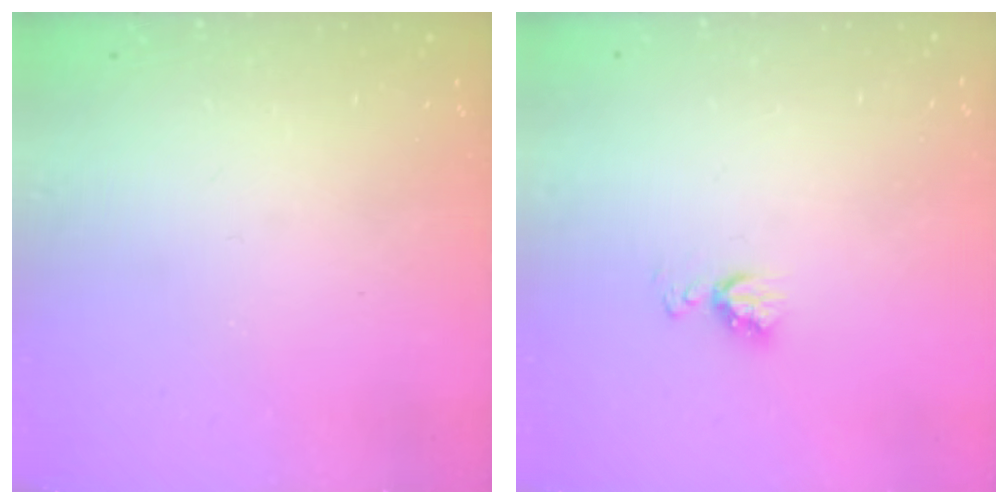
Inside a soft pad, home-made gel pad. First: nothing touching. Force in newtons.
{"total": 4.8, "press": 4.7, "slide": 0.5}